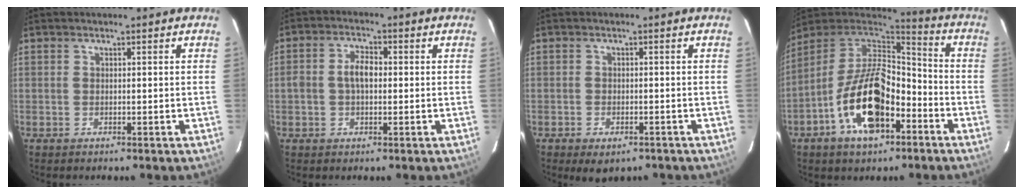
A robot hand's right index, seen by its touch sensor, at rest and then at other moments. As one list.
[{"total": 4.7, "force": [-0.1, 2.8, 3.7], "torque": [-0.071, 0.013, 0.000]}, {"total": 4.7, "force": [-2.9, 2.4, 2.7], "torque": [-0.056, -0.013, -0.040]}, {"total": 17.9, "force": [-7.4, 9.3, 13.4], "torque": [-0.261, 0.003, -0.129]}]